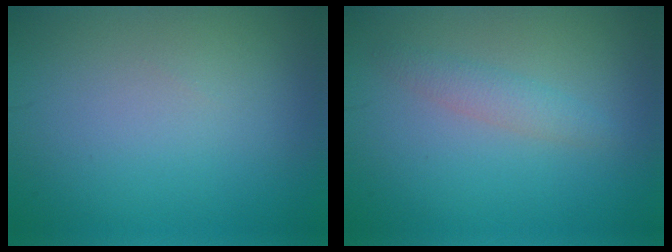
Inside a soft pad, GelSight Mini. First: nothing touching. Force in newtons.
{"total": 1.7, "press": 1.7, "slide": 0.1}